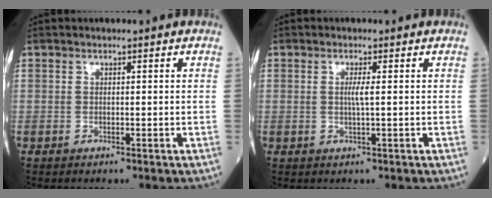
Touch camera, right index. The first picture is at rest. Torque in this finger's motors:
{"motor_torque": [0.20, 0.10, 0.17, 0.06]}